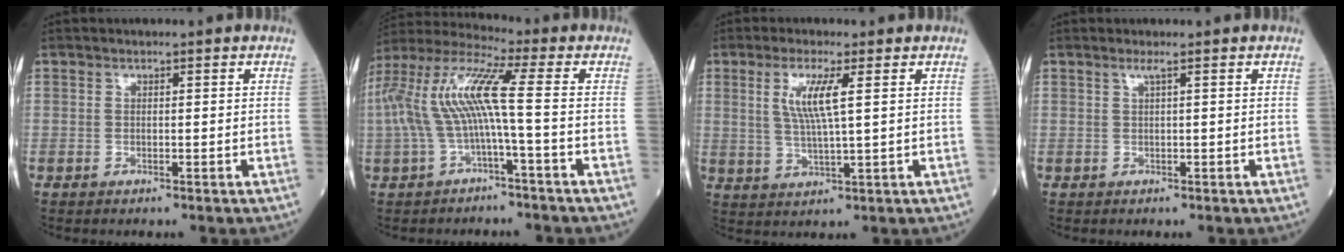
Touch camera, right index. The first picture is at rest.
{"total": 10.9, "force": [-1.0, 0.8, 10.8], "torque": [-0.235, 0.037, -0.027]}
{"total": 6.0, "force": [1.8, 0.2, 5.7], "torque": [-0.122, -0.001, 0.040]}
{"total": 0.7, "force": [0.4, -0.2, 0.6], "torque": [-0.020, 0.003, 0.012]}